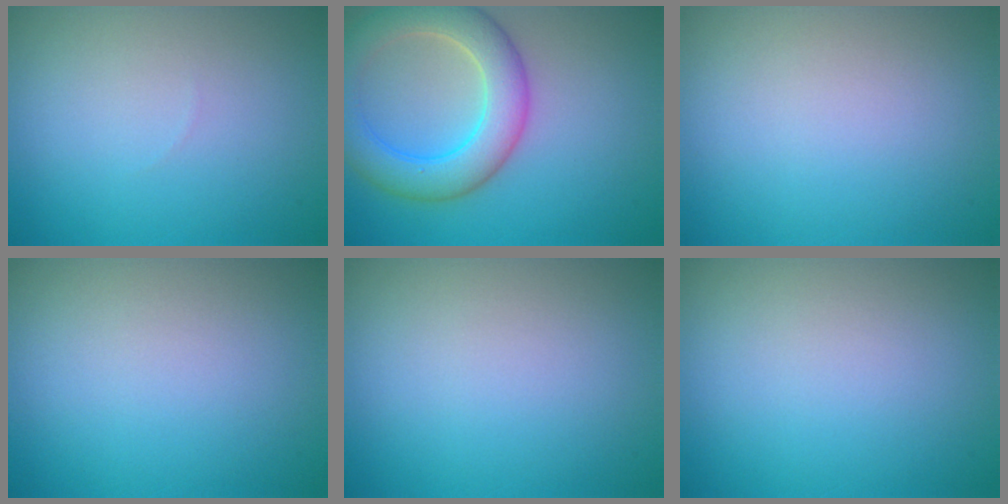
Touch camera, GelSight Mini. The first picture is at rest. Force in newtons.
{"total": 6.4, "press": 6.4, "slide": 0.2}
{"total": 0.0}
{"total": 0.0}
{"total": 0.0}
{"total": 0.0}